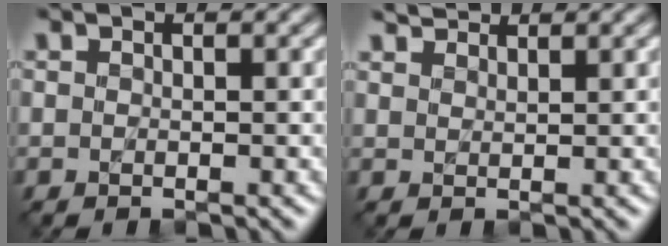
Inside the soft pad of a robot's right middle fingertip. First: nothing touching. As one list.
[{"total": 2.1, "force": [2.1, 0.0, -0.1], "torque": [0.000, 0.003, 0.034]}]